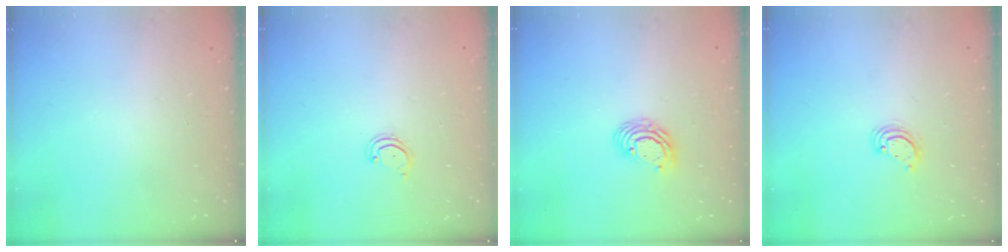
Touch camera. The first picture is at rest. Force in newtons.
{"total": 2.5, "press": 2.5, "slide": 0.2}
{"total": 6.1, "press": 6.1, "slide": 0.3}
{"total": 3.9, "press": 3.9, "slide": 0.4}